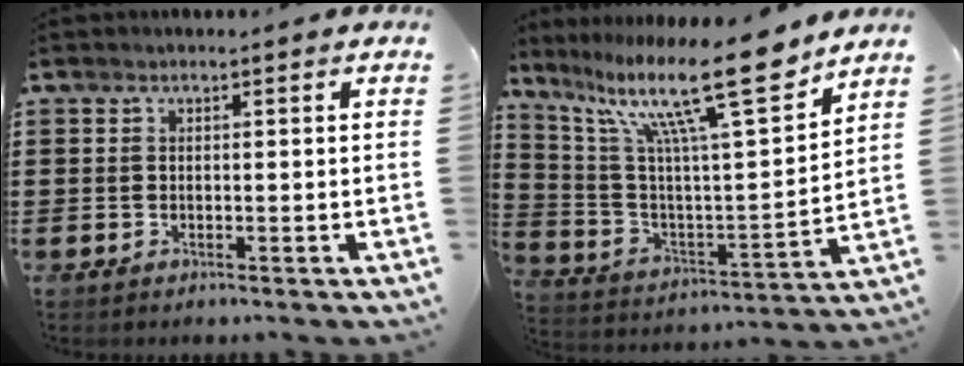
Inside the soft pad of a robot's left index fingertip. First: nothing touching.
{"total": 16.9, "force": [12.0, 2.5, 11.7], "torque": [-0.235, -0.062, 0.192]}